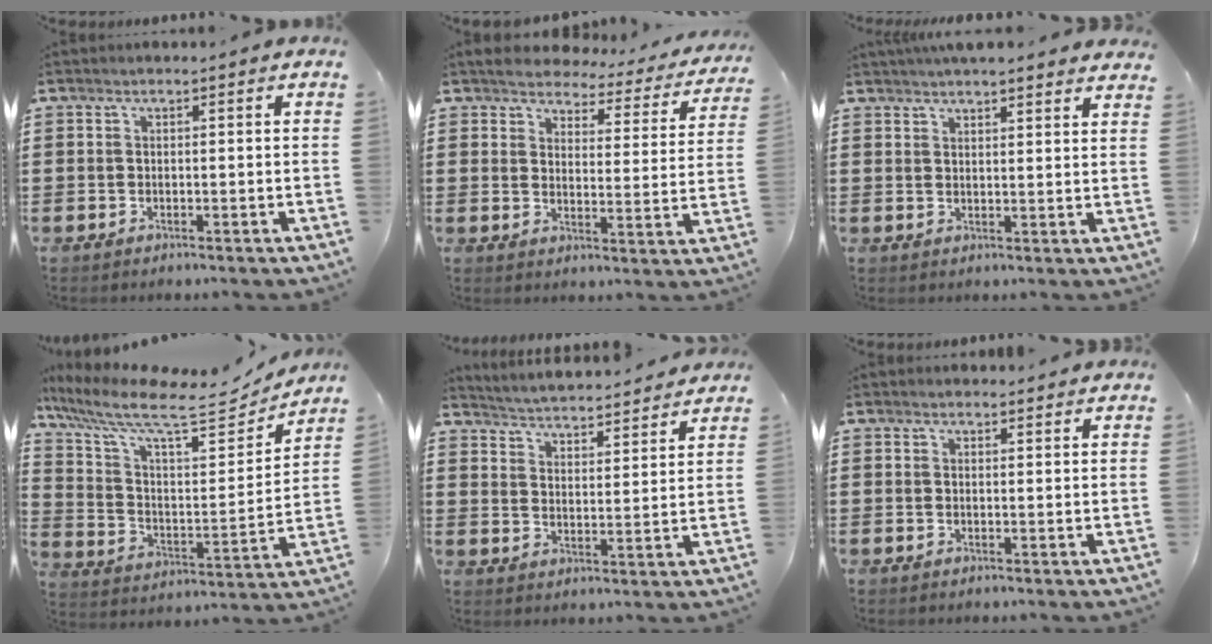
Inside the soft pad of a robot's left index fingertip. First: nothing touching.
{"total": 3.3, "force": [3.3, 0.3, 0.2], "torque": [-0.028, -0.029, 0.051]}
{"total": 3.4, "force": [3.4, 0.0, 0.7], "torque": [-0.023, -0.007, 0.063]}
{"total": 10.3, "force": [8.1, 2.2, 6.0], "torque": [-0.143, -0.059, 0.131]}
{"total": 3.6, "force": [3.6, -0.4, -0.1], "torque": [-0.022, -0.035, 0.055]}
{"total": 1.3, "force": [1.3, 0.3, 0.1], "torque": [-0.005, 0.000, 0.026]}